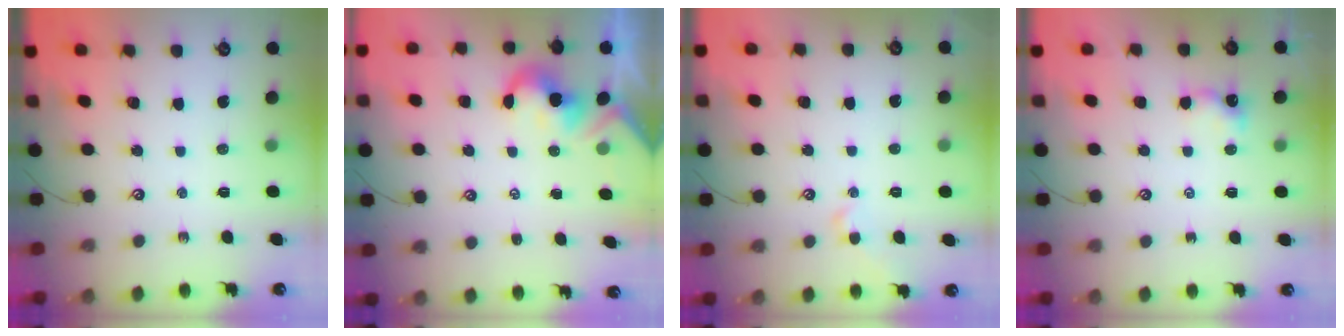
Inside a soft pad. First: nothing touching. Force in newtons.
{"total": 2.2, "press": 2.2, "slide": 0.4}
{"total": 1.7, "press": 1.6, "slide": 0.7}
{"total": 1.4, "press": 1.4, "slide": 0.3}